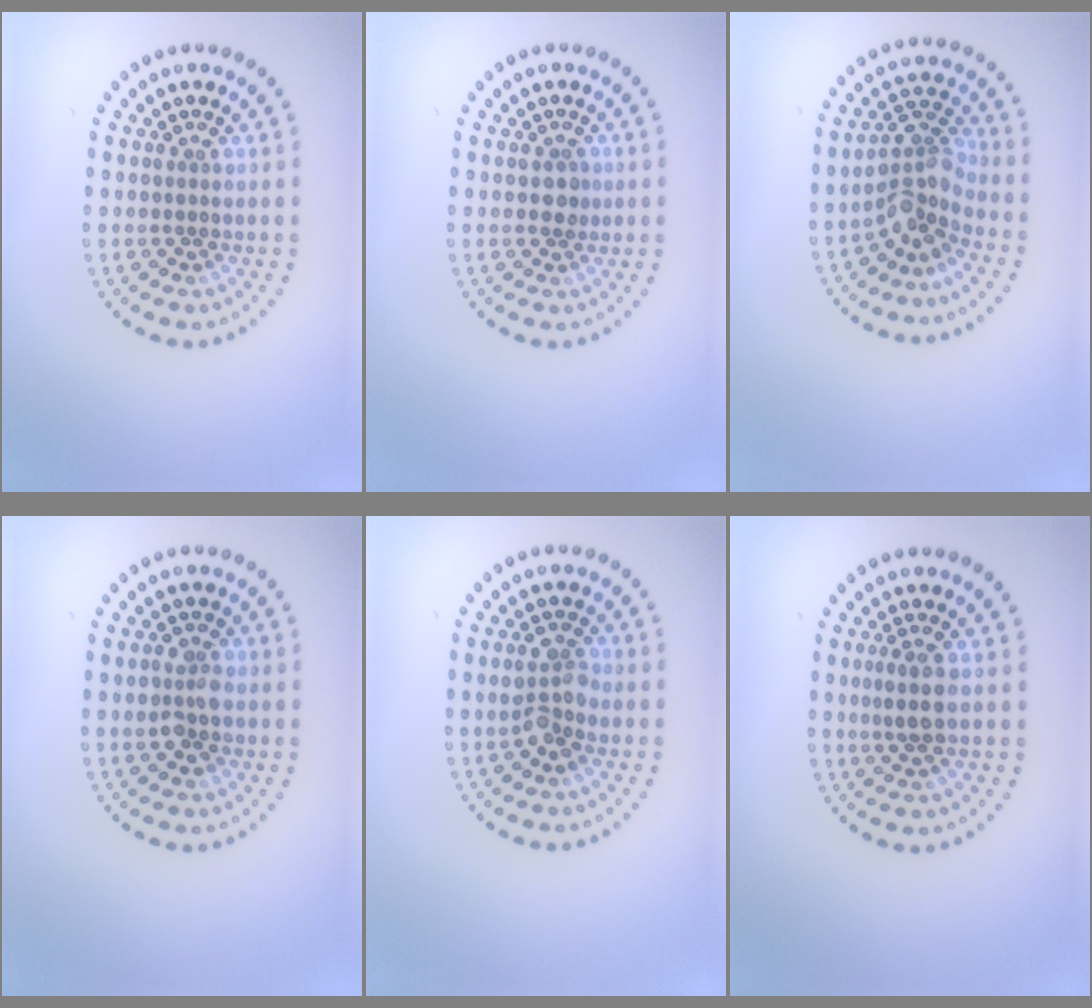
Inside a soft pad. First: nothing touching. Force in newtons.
{"total": 1.2, "press": 1.2, "slide": 0.3}
{"total": 3.6, "press": 3.0, "slide": 2.0}
{"total": 2.5, "press": 2.4, "slide": 0.5}
{"total": 2.6, "press": 2.6, "slide": 0.3}
{"total": 2.2, "press": 1.9, "slide": 1.1}